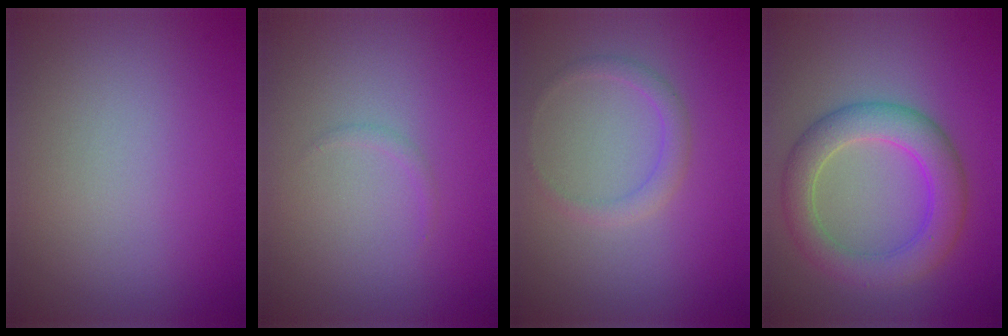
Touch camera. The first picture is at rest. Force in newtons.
{"total": 0.5, "press": 0.5, "slide": 0.0}
{"total": 1.6, "press": 1.6, "slide": 0.2}
{"total": 5.1, "press": 5.1, "slide": 0.5}